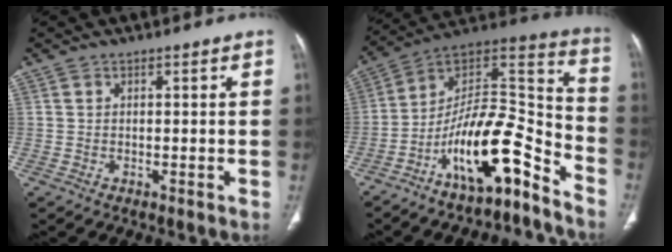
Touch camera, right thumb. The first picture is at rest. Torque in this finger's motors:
{"motor_torque": [0.23, 0.41, 1.22, -1.55, 0.16]}